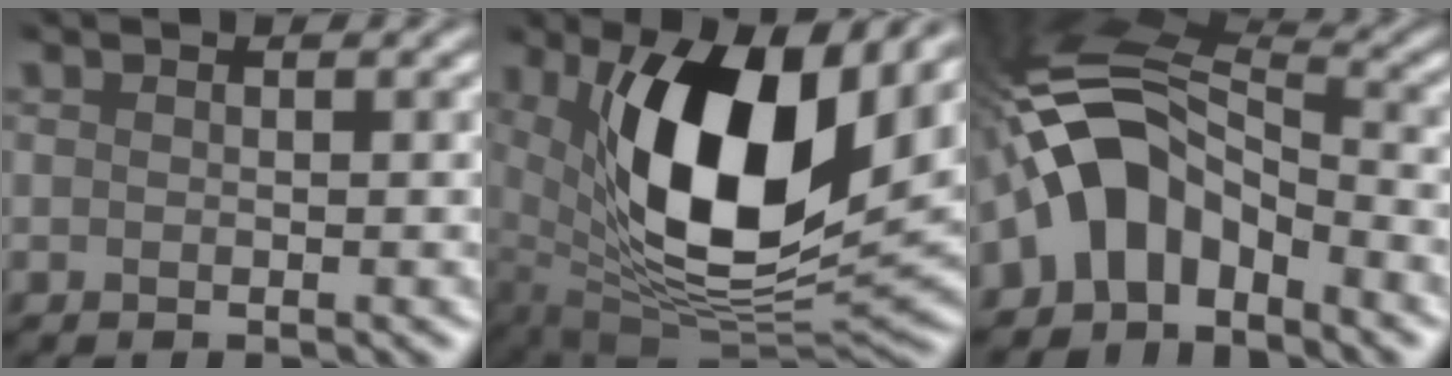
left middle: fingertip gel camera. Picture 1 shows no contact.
{"total": 12.3, "force": [3.4, 5.4, 10.6], "torque": [-0.200, -0.016, 0.076]}
{"total": 6.7, "force": [-4.1, 3.7, 3.8], "torque": [-0.075, 0.018, -0.074]}